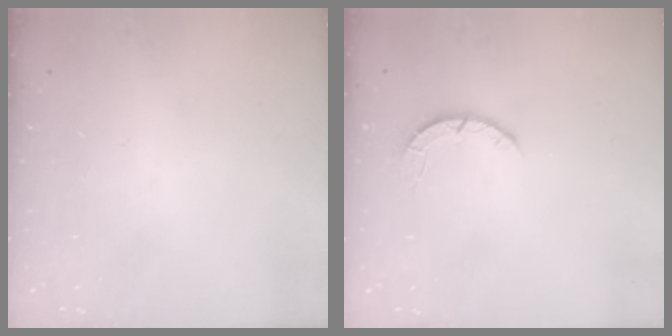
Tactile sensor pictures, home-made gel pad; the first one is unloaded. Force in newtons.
{"total": 2.7, "press": 2.6, "slide": 0.4}